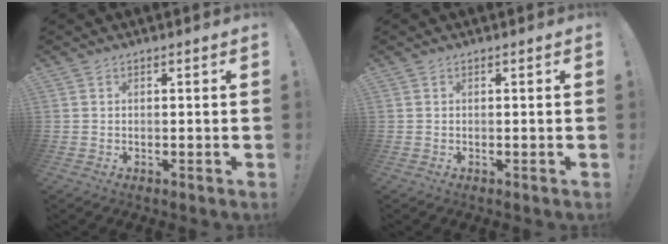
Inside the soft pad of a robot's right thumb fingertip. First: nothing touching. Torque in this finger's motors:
{"motor_torque": [-0.27, -0.27, 0.00, 0.00, 0.02]}